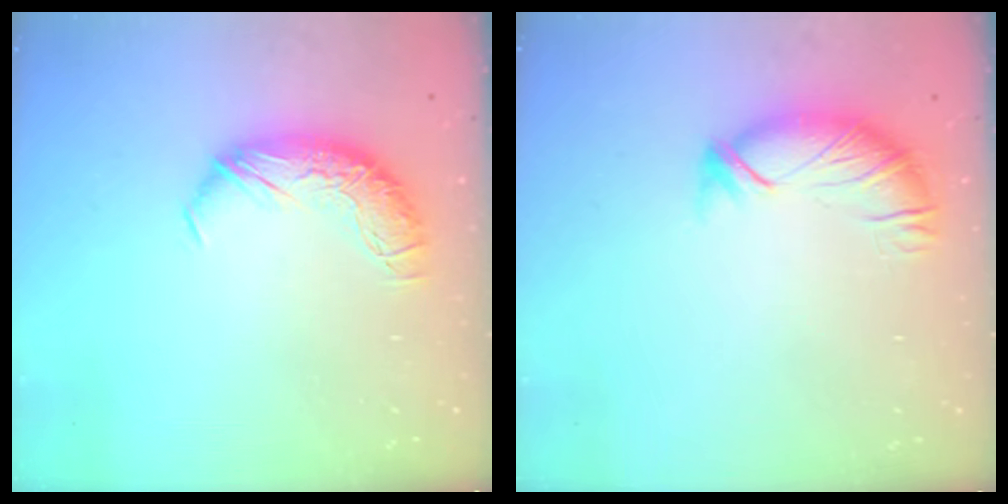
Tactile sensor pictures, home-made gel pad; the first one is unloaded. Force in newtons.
{"total": 3.1, "press": 3.0, "slide": 0.9}